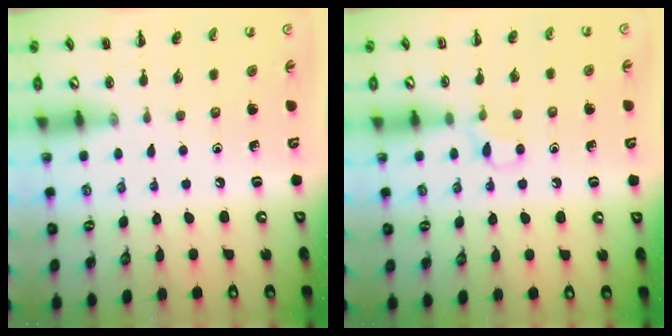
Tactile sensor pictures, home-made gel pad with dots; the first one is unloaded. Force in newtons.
{"total": 4.4, "press": 4.1, "slide": 1.5}